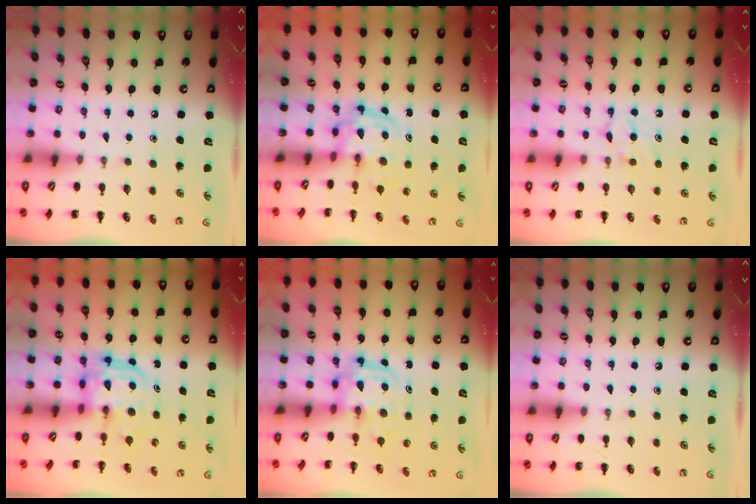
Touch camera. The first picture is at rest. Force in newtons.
{"total": 2.7, "press": 2.7, "slide": 0.3}
{"total": 5.6, "press": 5.3, "slide": 1.6}
{"total": 5.1, "press": 5.0, "slide": 1.1}
{"total": 2.9, "press": 2.9, "slide": 0.3}
{"total": 0.0}